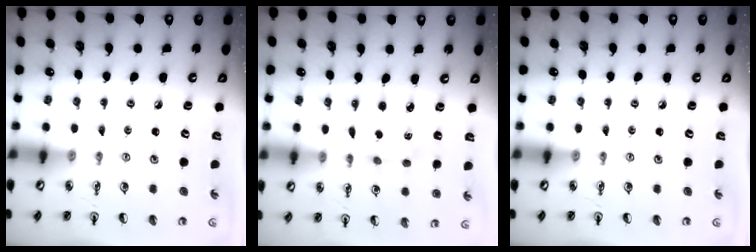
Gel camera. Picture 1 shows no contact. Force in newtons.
{"total": 2.8, "press": 2.7, "slide": 0.7}
{"total": 0.0}